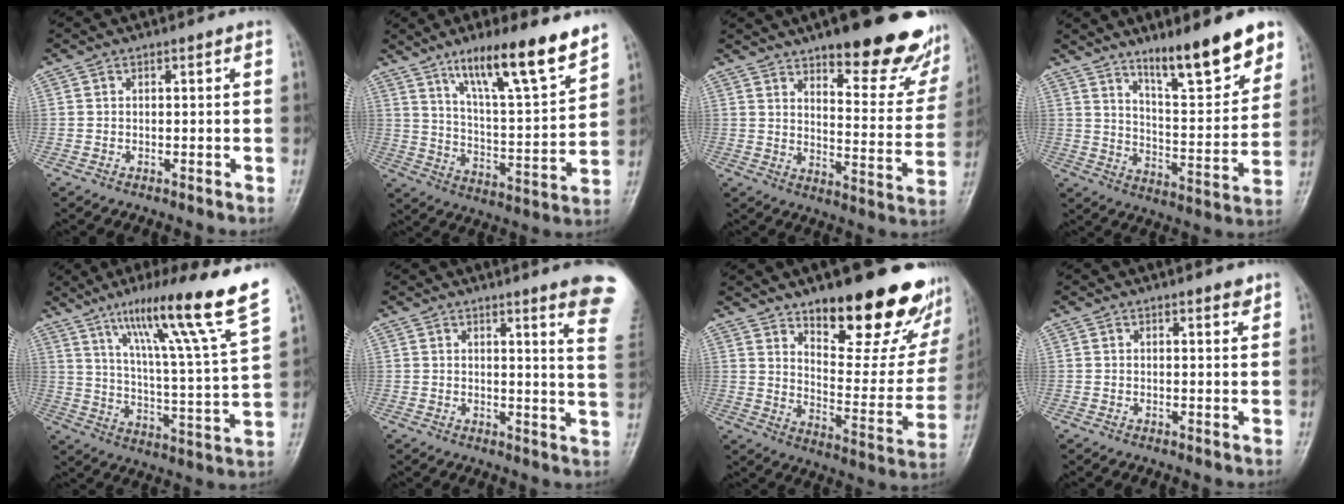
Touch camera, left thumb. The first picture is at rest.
{"total": 16.6, "force": [11.6, 2.7, 11.6], "torque": [-0.171, -0.066, 0.198]}
{"total": 22.7, "force": [15.3, 7.3, 15.2], "torque": [-0.154, -0.080, 0.200]}
{"total": 16.0, "force": [11.2, 3.6, 10.8], "torque": [-0.129, -0.076, 0.183]}
{"total": 21.9, "force": [13.5, 0.4, 17.2], "torque": [-0.247, -0.050, 0.212]}
{"total": 11.5, "force": [8.5, 0.4, 7.7], "torque": [-0.073, -0.056, 0.080]}
{"total": 25.6, "force": [16.3, 9.5, 17.2], "torque": [-0.189, -0.092, 0.238]}
{"total": 1.7, "force": [1.4, 0.4, 0.9], "torque": [-0.009, -0.009, 0.018]}